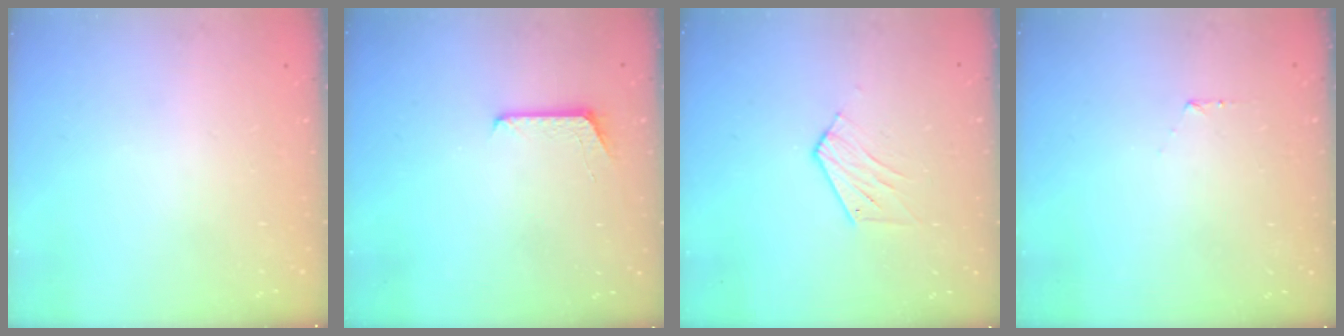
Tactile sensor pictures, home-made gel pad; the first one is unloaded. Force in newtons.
{"total": 5.7, "press": 5.7, "slide": 0.6}
{"total": 5.3, "press": 5.3, "slide": 0.3}
{"total": 4.2, "press": 4.1, "slide": 0.4}